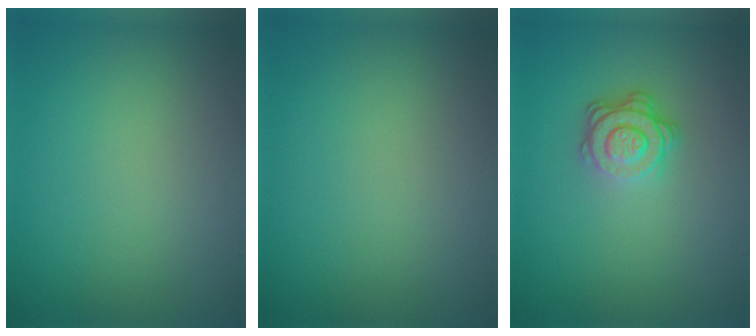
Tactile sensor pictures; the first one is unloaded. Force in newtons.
{"total": 0.0}
{"total": 3.2, "press": 2.4, "slide": 2.1}